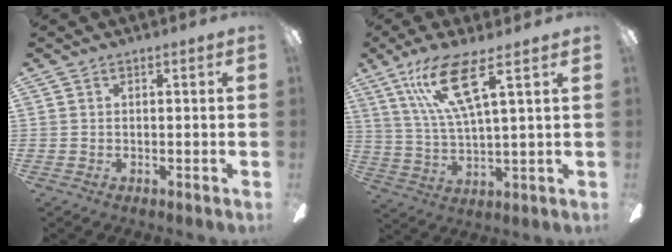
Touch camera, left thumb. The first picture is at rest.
{"total": 13.5, "force": [7.2, 2.8, 11.0], "torque": [-0.221, -0.016, 0.124]}